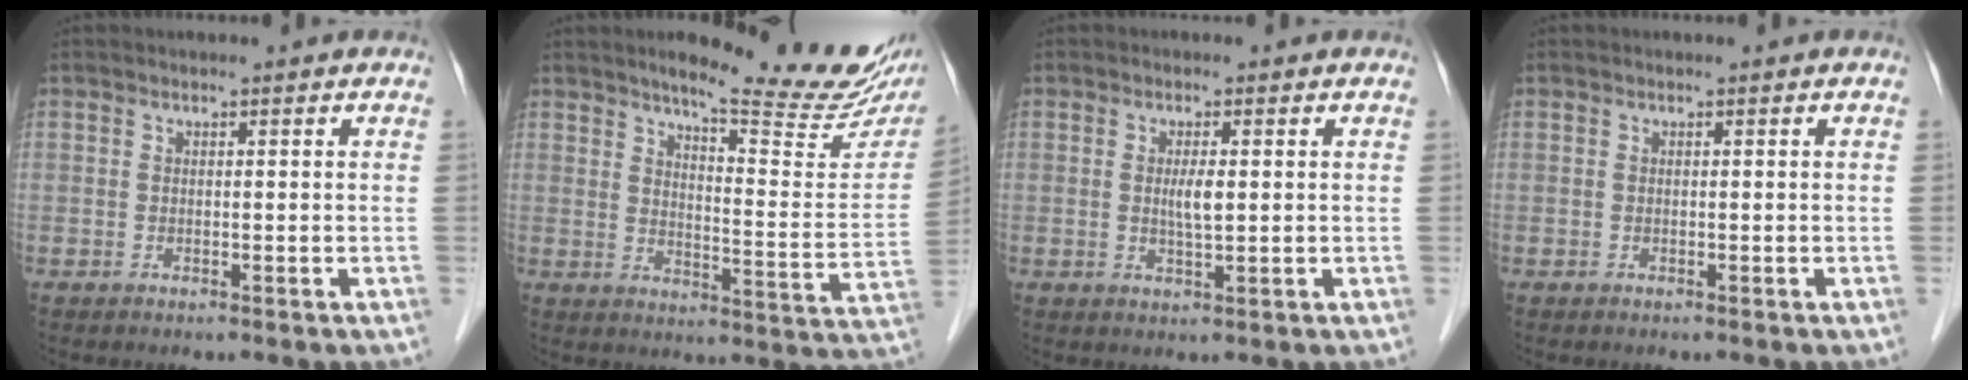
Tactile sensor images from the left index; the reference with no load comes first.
{"total": 18.6, "force": [15.1, 2.0, 10.6], "torque": [-0.133, -0.050, 0.185]}
{"total": 2.6, "force": [0.1, 0.4, 2.5], "torque": [-0.049, -0.005, 0.003]}
{"total": 0.0}